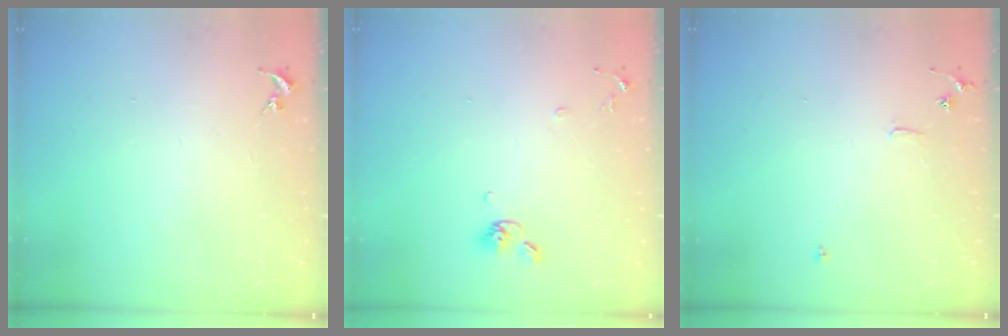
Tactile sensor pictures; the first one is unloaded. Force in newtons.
{"total": 7.9, "press": 7.6, "slide": 2.0}
{"total": 5.6, "press": 5.6, "slide": 0.6}